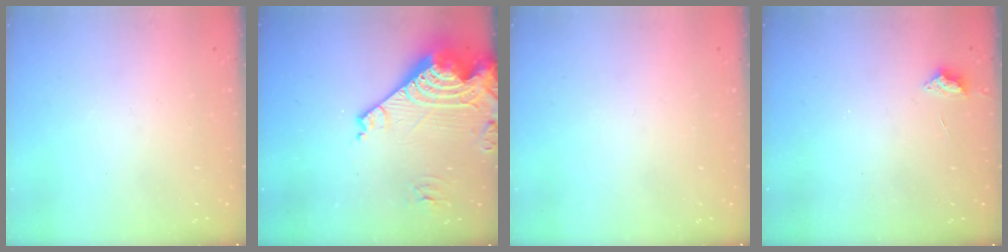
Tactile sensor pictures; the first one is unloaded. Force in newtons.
{"total": 15.7, "press": 15.7, "slide": 1.4}
{"total": 0.0}
{"total": 2.7, "press": 2.6, "slide": 0.5}